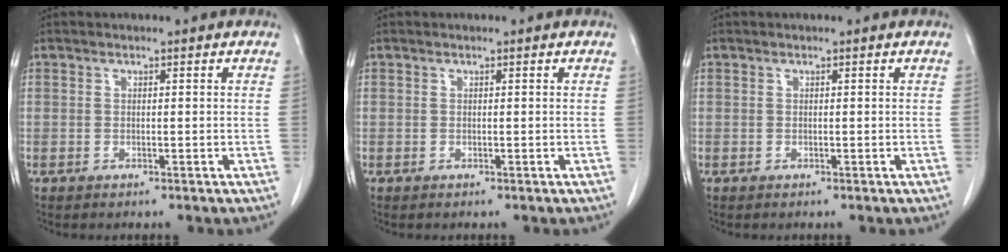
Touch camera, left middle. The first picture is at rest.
{"total": 0.0}
{"total": 0.0}